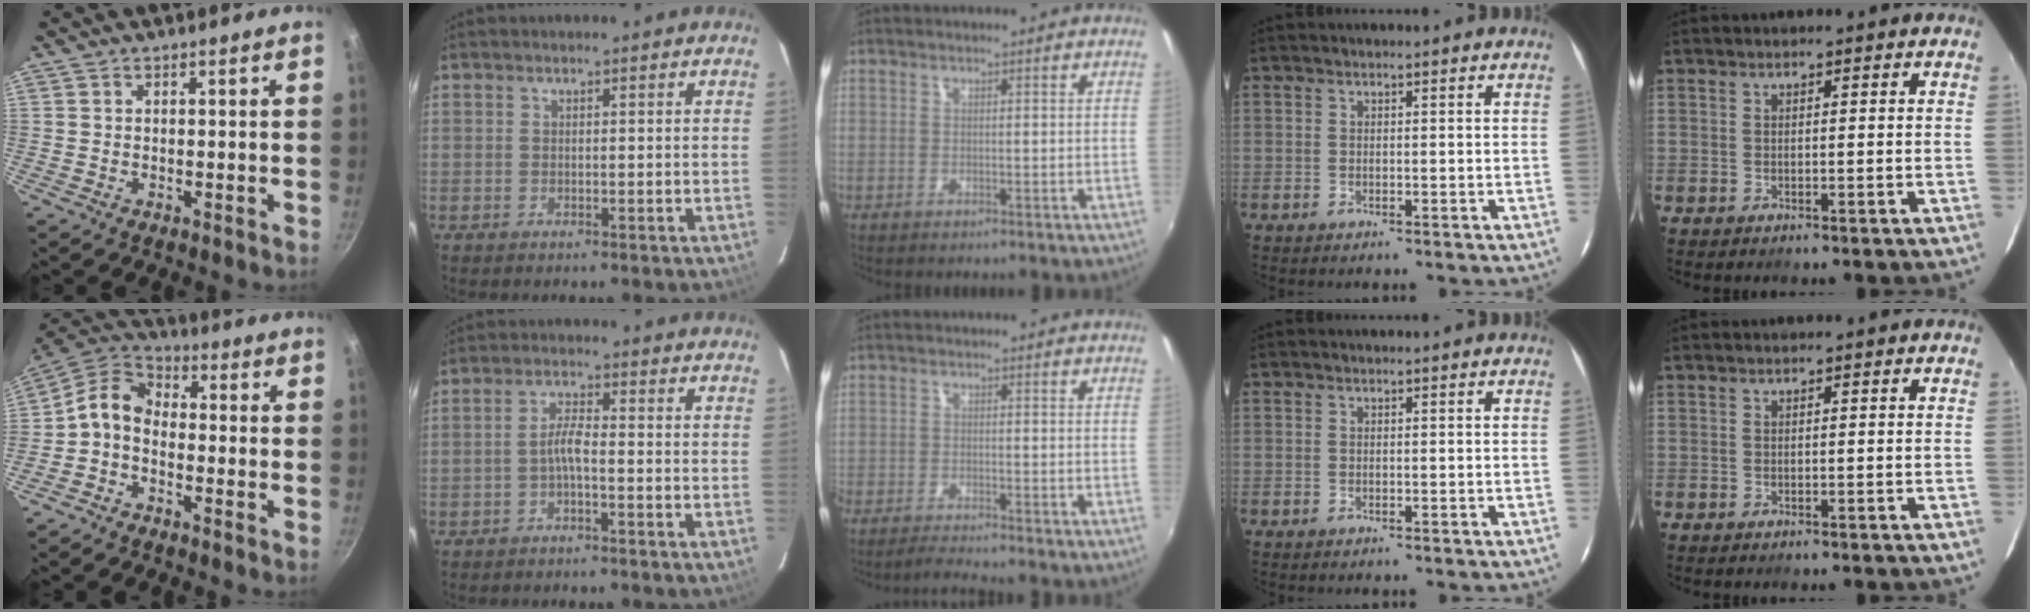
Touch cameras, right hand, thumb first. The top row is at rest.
{"thumb": {"total": 7.7, "force": [-2.0, 5.2, 5.3], "torque": [-0.105, 0.045, -0.058]}, "index": {"total": 2.9, "force": [-1.3, 0.5, 2.6], "torque": [-0.055, 0.008, -0.028]}, "middle": {"total": 3.3, "force": [-3.1, -0.6, 0.8], "torque": [-0.036, -0.009, -0.061]}}